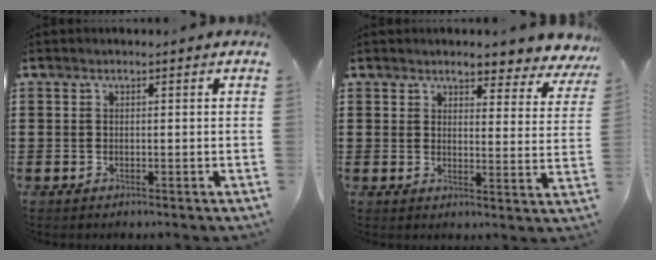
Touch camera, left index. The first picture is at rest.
{"total": 4.4, "force": [4.0, 0.6, 1.6], "torque": [-0.041, -0.020, 0.068]}